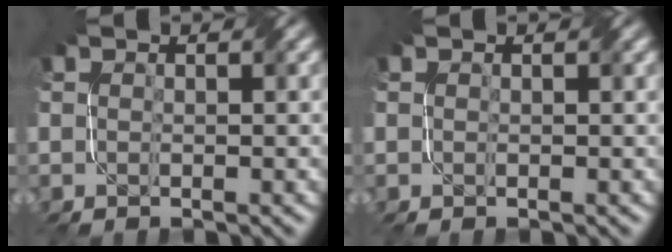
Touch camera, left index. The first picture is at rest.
{"total": 0.6, "force": [0.3, 0.5, 0.1], "torque": [0.001, 0.000, -0.002]}